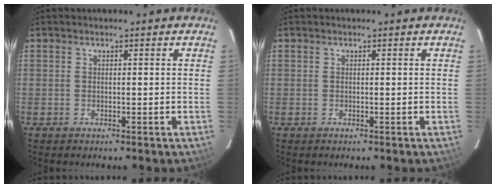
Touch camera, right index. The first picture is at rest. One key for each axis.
{"total": 0.0}